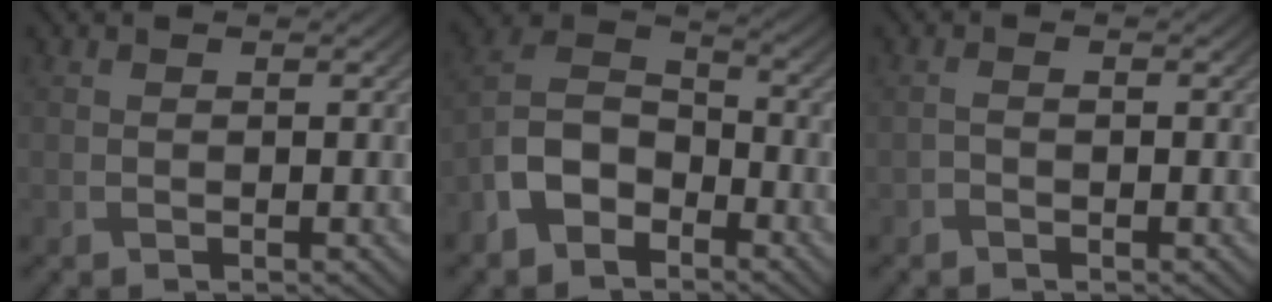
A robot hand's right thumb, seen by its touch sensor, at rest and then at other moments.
{"total": 8.6, "force": [-4.9, 5.3, 4.6], "torque": [-0.101, 0.000, -0.114]}
{"total": 0.8, "force": [-0.5, 0.3, 0.5], "torque": [-0.013, 0.003, -0.011]}